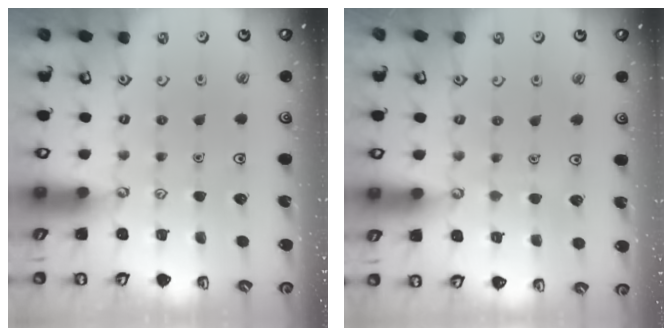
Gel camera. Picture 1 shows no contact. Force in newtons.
{"total": 1.7, "press": 1.7, "slide": 0.1}